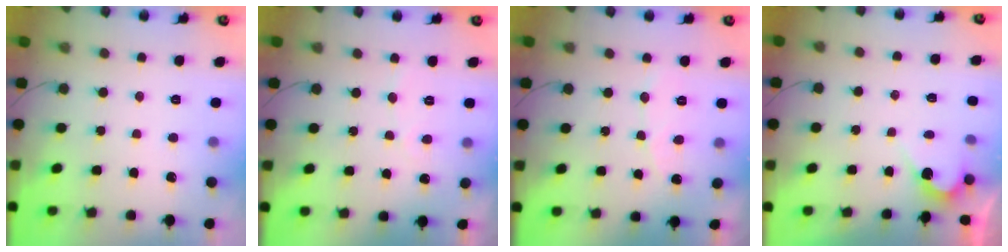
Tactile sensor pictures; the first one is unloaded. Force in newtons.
{"total": 3.2, "press": 3.2, "slide": 0.2}
{"total": 6.5, "press": 6.5, "slide": 0.6}
{"total": 2.8, "press": 2.8, "slide": 0.2}